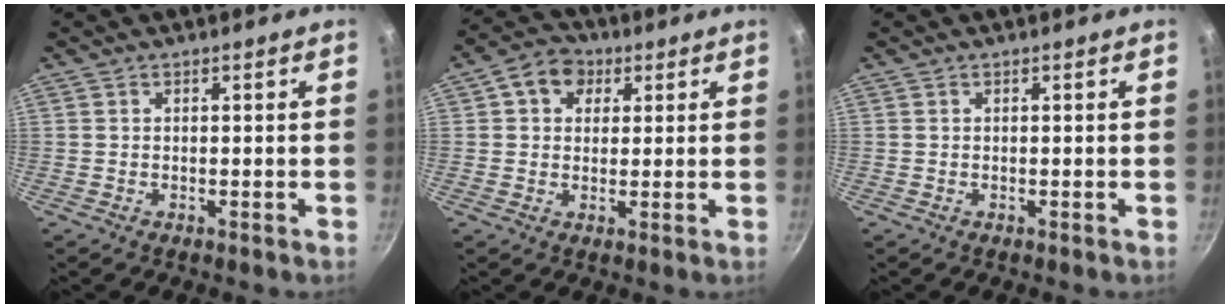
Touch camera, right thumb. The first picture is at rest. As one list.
[{"total": 7.1, "force": [2.6, 5.7, 3.4], "torque": [-0.028, 0.003, 0.029]}, {"total": 0.0}]